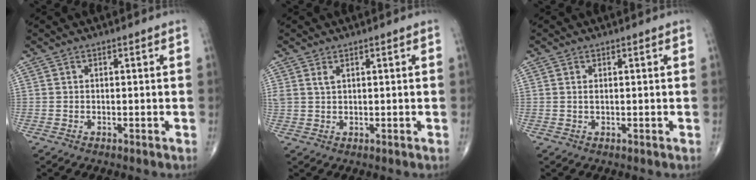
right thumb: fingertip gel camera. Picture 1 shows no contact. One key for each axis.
{"total": 1.5, "fx": 0.9, "fy": 0.6, "fz": 1.0, "tx": -0.024, "ty": 0.003, "tz": 0.025}
{"total": 0.7, "fx": 0.2, "fy": 0.3, "fz": 0.6, "tx": -0.013, "ty": 0.001, "tz": 0.005}